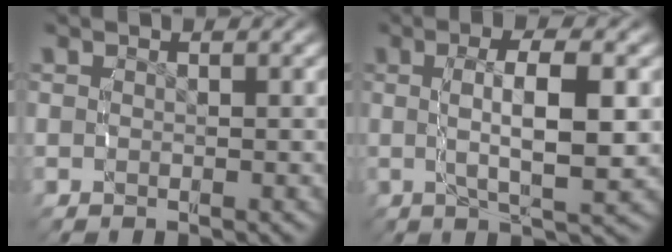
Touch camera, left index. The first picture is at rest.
{"total": 5.8, "force": [0.5, 1.0, 5.7], "torque": [-0.092, 0.001, 0.012]}